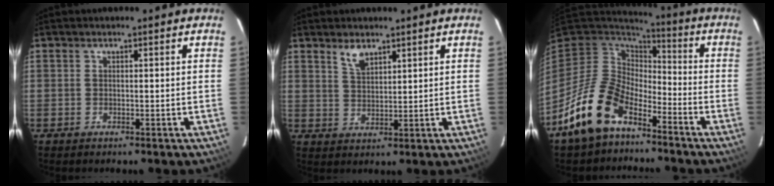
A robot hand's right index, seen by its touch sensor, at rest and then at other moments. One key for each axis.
{"total": 3.8, "fx": 2.8, "fy": 1.6, "fz": 2.0, "tx": -0.038, "ty": -0.002, "tz": 0.055}
{"total": 15.7, "fx": -10.0, "fy": 8.5, "fz": 8.5, "tx": -0.187, "ty": -0.007, "tz": -0.181}